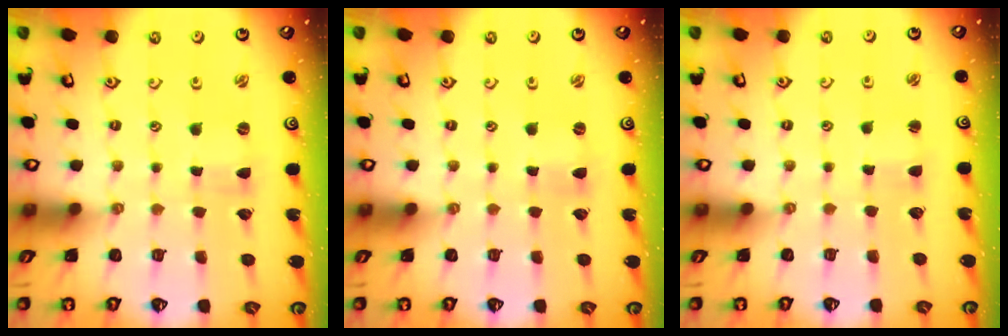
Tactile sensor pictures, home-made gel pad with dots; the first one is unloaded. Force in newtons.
{"total": 0.0}
{"total": 1.8, "press": 1.8, "slide": 0.3}